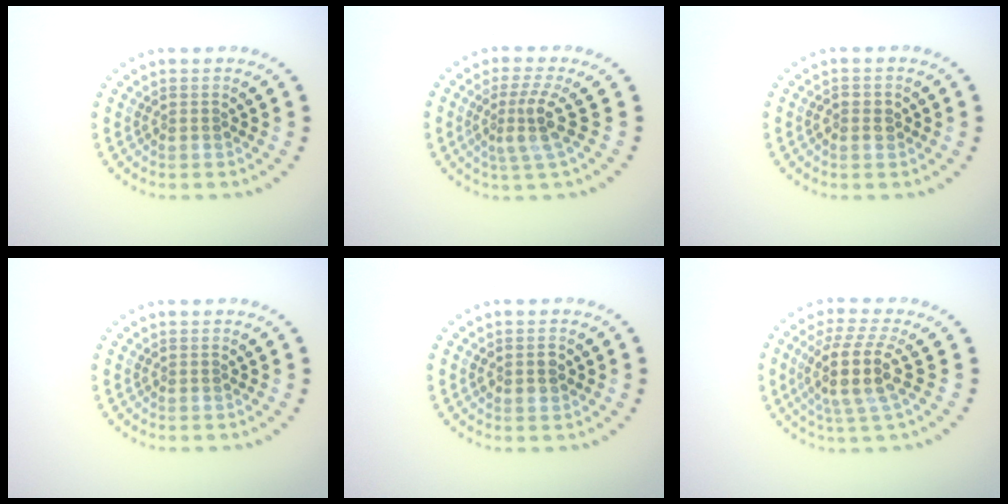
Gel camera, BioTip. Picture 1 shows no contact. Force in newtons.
{"total": 3.2, "press": 2.2, "slide": 2.3}
{"total": 1.5, "press": 1.4, "slide": 0.4}
{"total": 0.0}
{"total": 1.8, "press": 1.8, "slide": 0.2}
{"total": 4.7, "press": 3.8, "slide": 2.8}